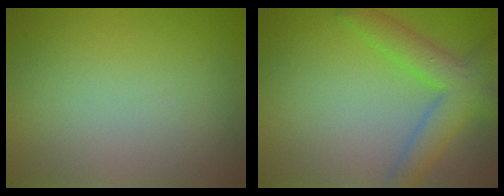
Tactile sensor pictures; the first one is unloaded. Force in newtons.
{"total": 5.2, "press": 5.2, "slide": 0.2}